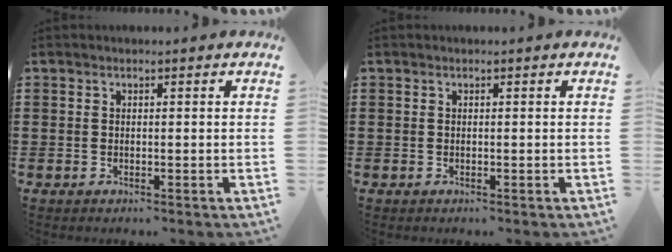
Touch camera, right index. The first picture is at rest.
{"total": 0.0}